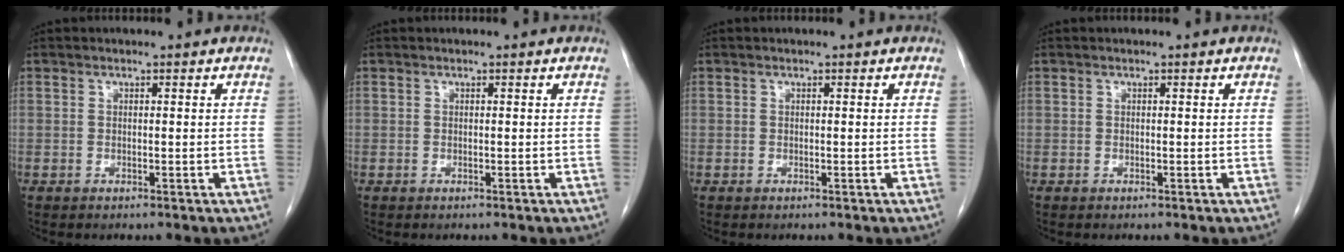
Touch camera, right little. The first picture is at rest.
{"total": 0.0}
{"total": 0.0}
{"total": 0.0}